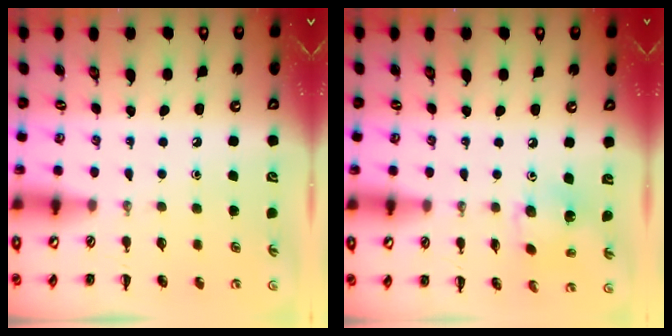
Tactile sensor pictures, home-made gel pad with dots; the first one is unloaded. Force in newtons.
{"total": 4.6, "press": 4.5, "slide": 0.9}